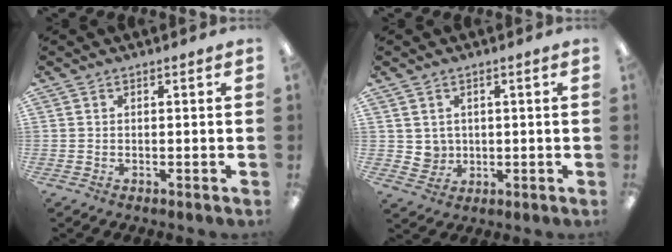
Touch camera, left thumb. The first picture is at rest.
{"total": 3.8, "force": [1.5, 3.5, 0.0], "torque": [-0.004, -0.003, 0.029]}